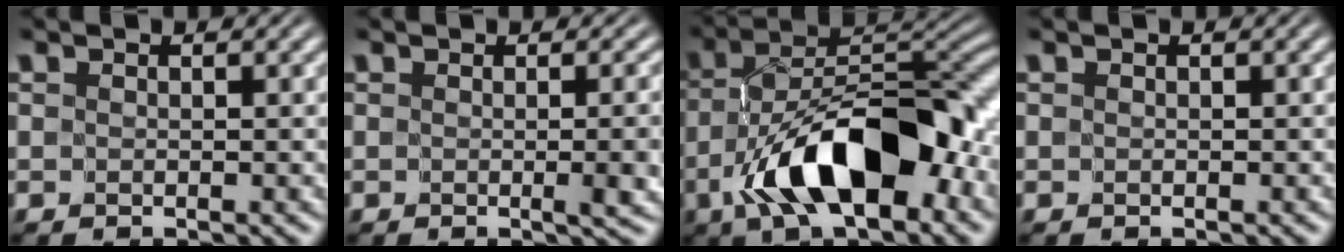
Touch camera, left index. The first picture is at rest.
{"total": 3.4, "force": [-0.3, 0.8, 3.3], "torque": [-0.032, -0.004, -0.002]}
{"total": 12.0, "force": [-5.2, 5.4, 9.3], "torque": [-0.153, 0.004, -0.093]}
{"total": 0.0}